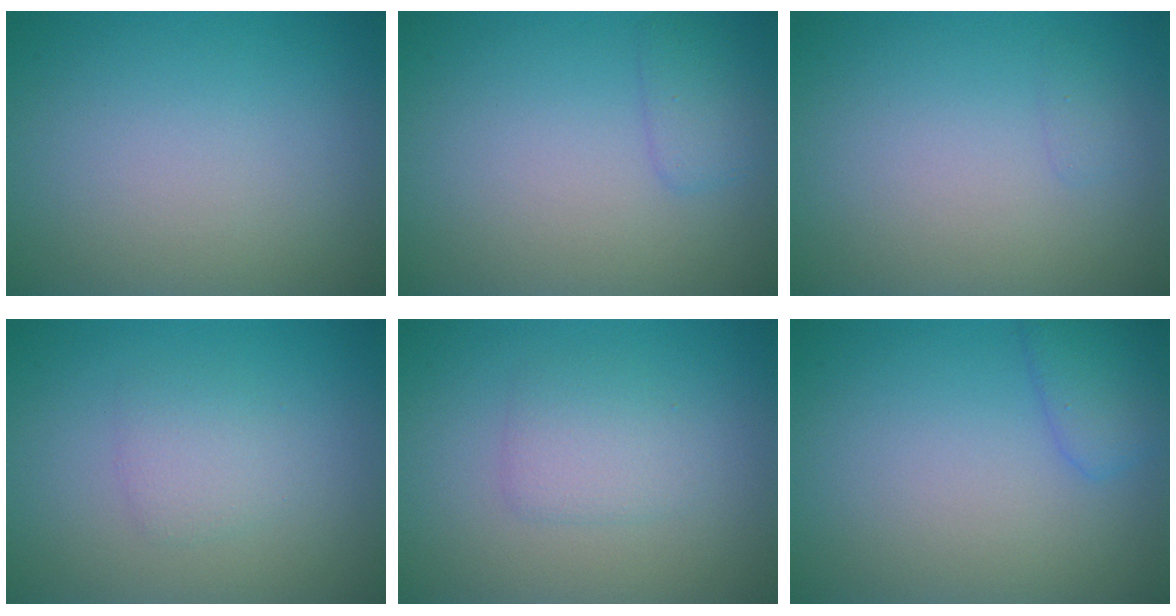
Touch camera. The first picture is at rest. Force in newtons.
{"total": 1.6, "press": 1.6, "slide": 0.1}
{"total": 0.6, "press": 0.6, "slide": 0.1}
{"total": 1.7, "press": 1.7, "slide": 0.0}
{"total": 2.0, "press": 2.0, "slide": 0.2}
{"total": 2.3, "press": 2.2, "slide": 0.2}